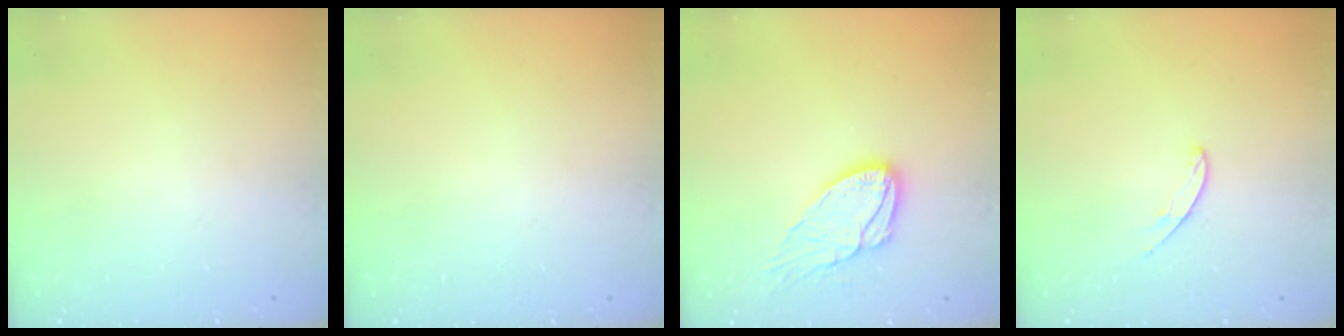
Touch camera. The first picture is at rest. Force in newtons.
{"total": 0.0}
{"total": 11.7, "press": 11.6, "slide": 0.9}
{"total": 5.0, "press": 4.9, "slide": 0.4}